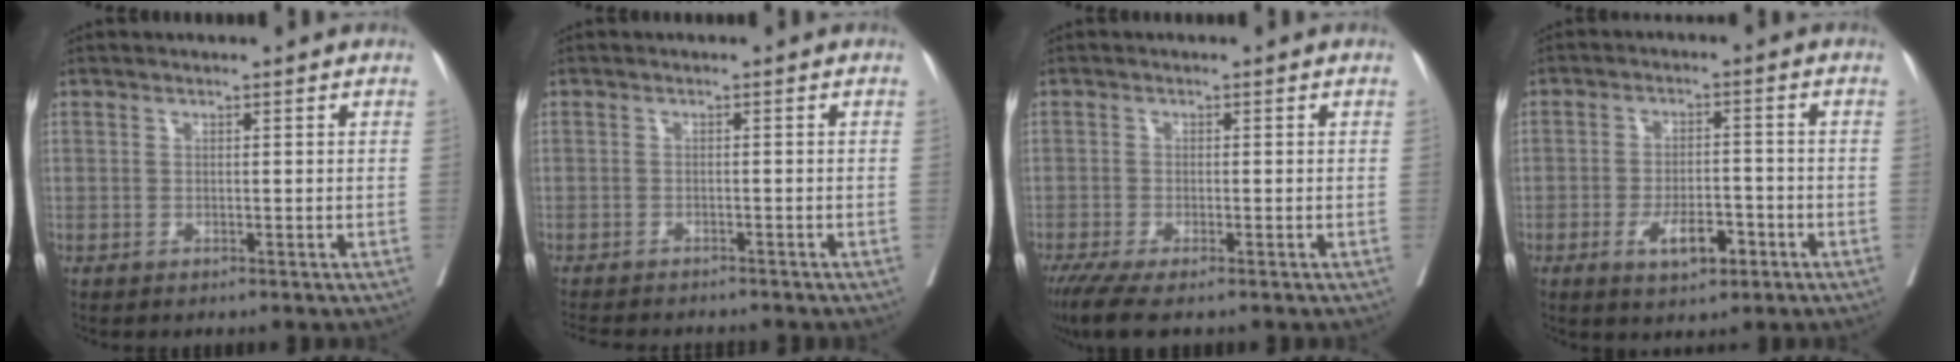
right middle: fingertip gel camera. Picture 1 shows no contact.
{"total": 10.3, "force": [-9.3, 1.8, 3.9], "torque": [-0.060, -0.012, -0.120]}
{"total": 5.6, "force": [-4.1, 0.7, 3.8], "torque": [-0.063, -0.015, -0.072]}
{"total": 6.0, "force": [-2.9, 2.2, 4.8], "torque": [-0.077, 0.001, -0.042]}